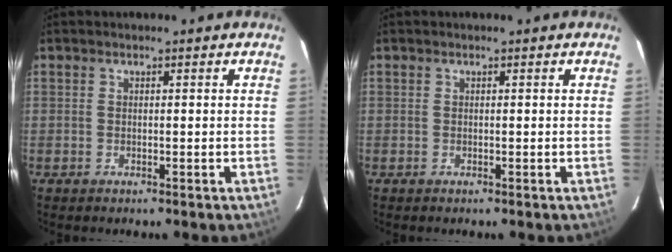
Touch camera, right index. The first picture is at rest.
{"total": 0.0}